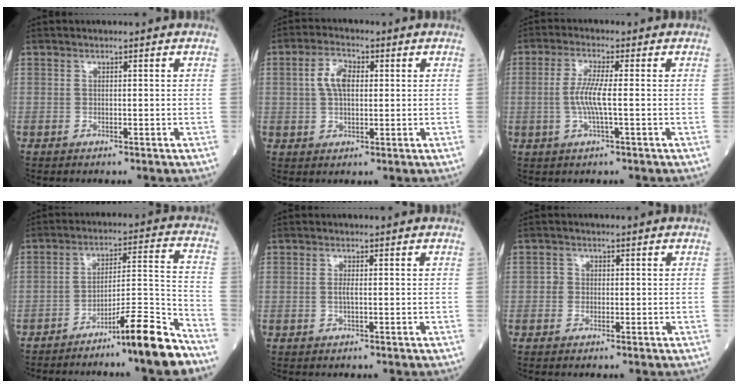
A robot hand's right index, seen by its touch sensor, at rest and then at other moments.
{"total": 5.1, "force": [1.0, 2.7, 4.3], "torque": [-0.091, 0.013, 0.019]}
{"total": 4.9, "force": [-0.5, 0.1, 4.9], "torque": [-0.106, -0.001, -0.013]}
{"total": 11.2, "force": [-8.5, -0.9, 7.2], "torque": [-0.100, 0.014, -0.136]}
{"total": 0.9, "force": [-0.1, 0.0, 0.9], "torque": [-0.021, -0.001, -0.004]}
{"total": 1.4, "force": [-0.1, 1.4, 0.4], "torque": [0.000, 0.005, -0.005]}